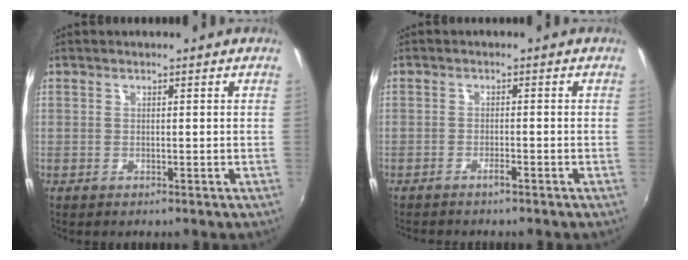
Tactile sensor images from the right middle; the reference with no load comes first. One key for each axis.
{"total": 1.6, "fx": -1.4, "fy": 0.0, "fz": 0.7, "tx": -0.018, "ty": 0.002, "tz": -0.026}